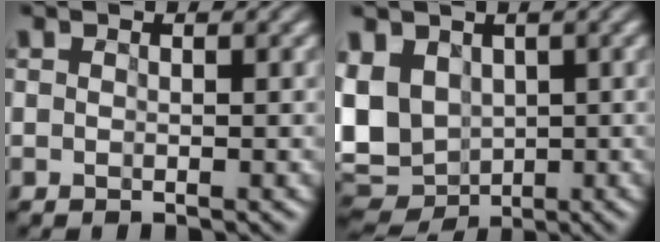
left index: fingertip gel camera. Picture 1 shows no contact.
{"total": 8.8, "force": [-0.3, 7.0, 5.4], "torque": [-0.126, 0.002, 0.005]}